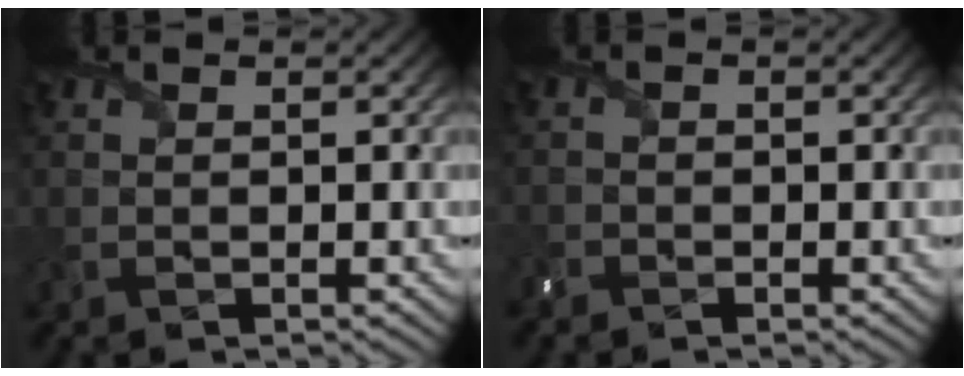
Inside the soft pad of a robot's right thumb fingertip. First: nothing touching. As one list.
[{"total": 1.9, "force": [-1.6, 1.0, 0.3], "torque": [-0.013, -0.006, -0.039]}]